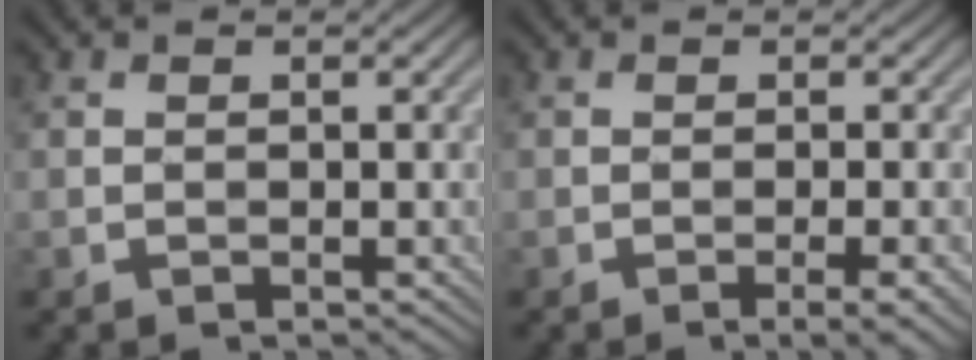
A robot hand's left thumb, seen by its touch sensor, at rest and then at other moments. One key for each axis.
{"total": 2.4, "fx": -1.1, "fy": 0.1, "fz": 2.1, "tx": -0.039, "ty": 0.008, "tz": -0.022}